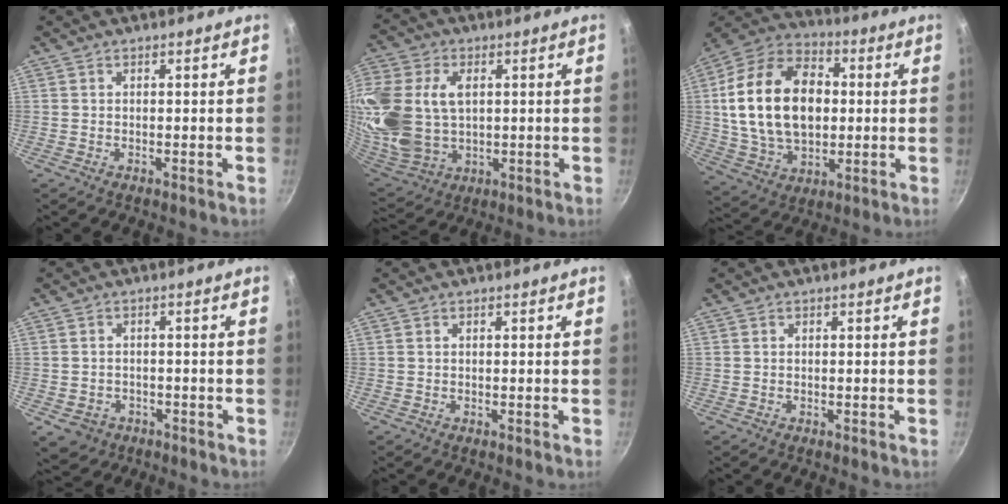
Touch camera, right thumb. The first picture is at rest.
{"total": 22.3, "force": [4.1, 15.7, 15.4], "torque": [-0.355, -0.001, 0.088]}
{"total": 23.0, "force": [1.8, 15.4, 17.0], "torque": [-0.284, 0.017, 0.030]}
{"total": 4.4, "force": [-1.8, 3.6, 1.9], "torque": [-0.018, 0.016, -0.014]}
{"total": 0.0}
{"total": 0.0}